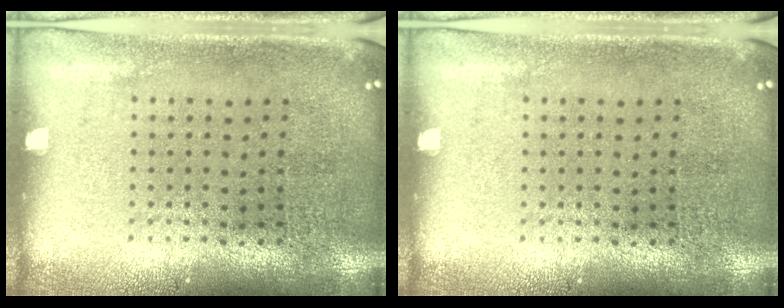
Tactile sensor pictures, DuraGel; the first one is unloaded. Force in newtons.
{"total": 0.0}